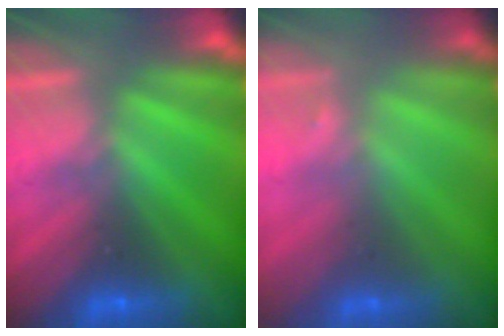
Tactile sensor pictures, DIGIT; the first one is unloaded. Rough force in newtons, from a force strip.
{"total": 1.5}